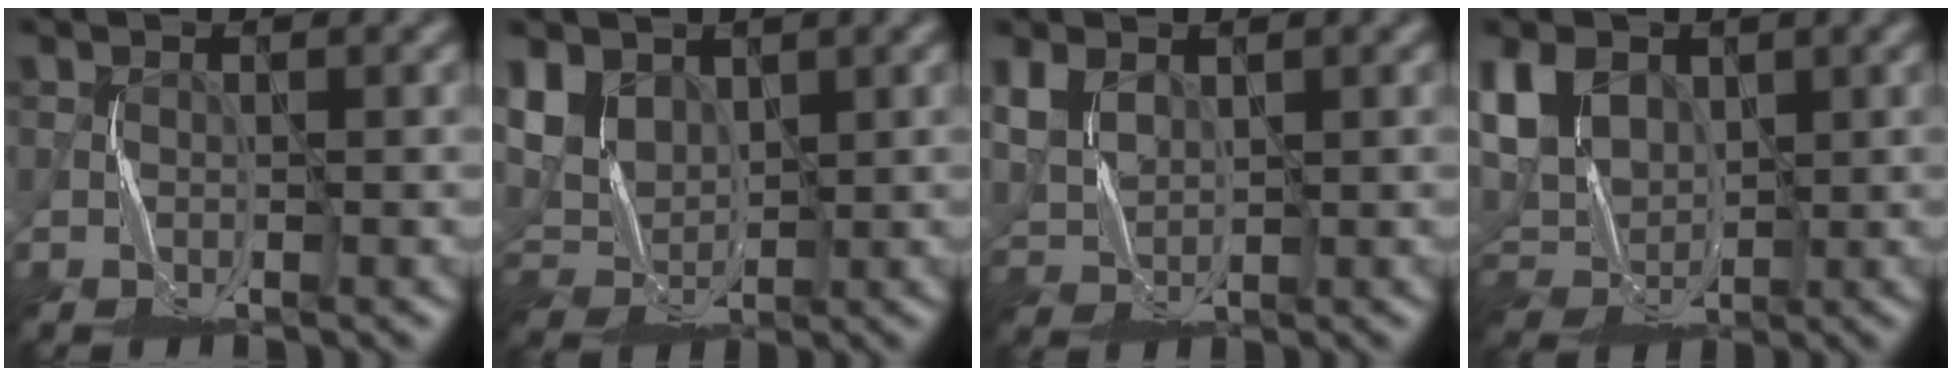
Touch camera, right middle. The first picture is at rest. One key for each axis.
{"total": 5.5, "fx": 2.9, "fy": 3.7, "fz": 2.9, "tx": -0.079, "ty": 0.001, "tz": 0.055}
{"total": 3.8, "fx": 1.8, "fy": 2.3, "fz": 2.4, "tx": -0.069, "ty": 0.001, "tz": 0.038}
{"total": 6.7, "fx": 2.2, "fy": 4.9, "fz": 4.0, "tx": -0.112, "ty": 0.009, "tz": 0.040}